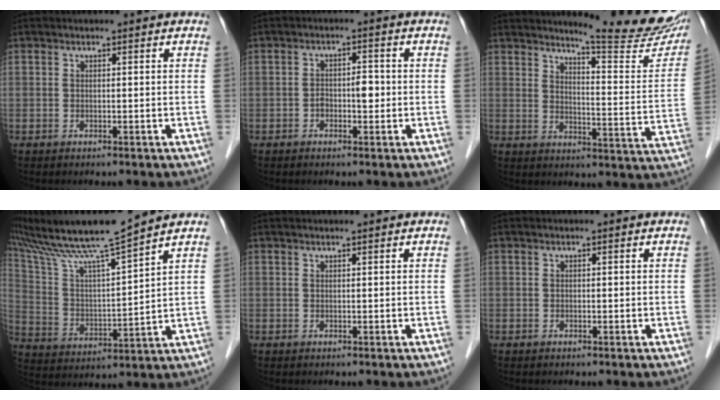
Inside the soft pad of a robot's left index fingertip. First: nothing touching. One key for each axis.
{"total": 2.7, "fx": -0.6, "fy": 1.3, "fz": 2.3, "tx": -0.035, "ty": 0.009, "tz": -0.008}
{"total": 17.0, "fx": 15.4, "fy": 0.5, "fz": 7.2, "tx": -0.093, "ty": -0.089, "tz": 0.182}
{"total": 14.4, "fx": 12.4, "fy": -1.6, "fz": 7.2, "tx": -0.144, "ty": 0.009, "tz": 0.227}
{"total": 1.4, "fx": 1.3, "fy": -0.1, "fz": 0.7, "tx": -0.007, "ty": 0.017, "tz": 0.025}
{"total": 0.0}